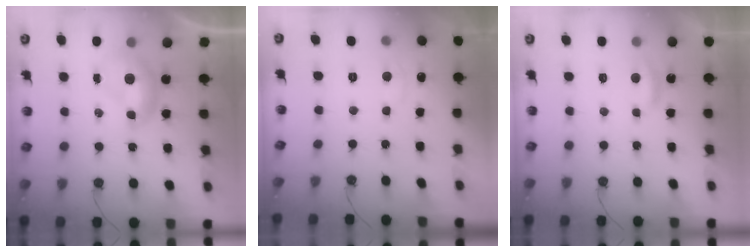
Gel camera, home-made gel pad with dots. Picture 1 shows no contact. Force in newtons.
{"total": 1.8, "press": 1.7, "slide": 0.7}
{"total": 1.4, "press": 1.3, "slide": 0.5}